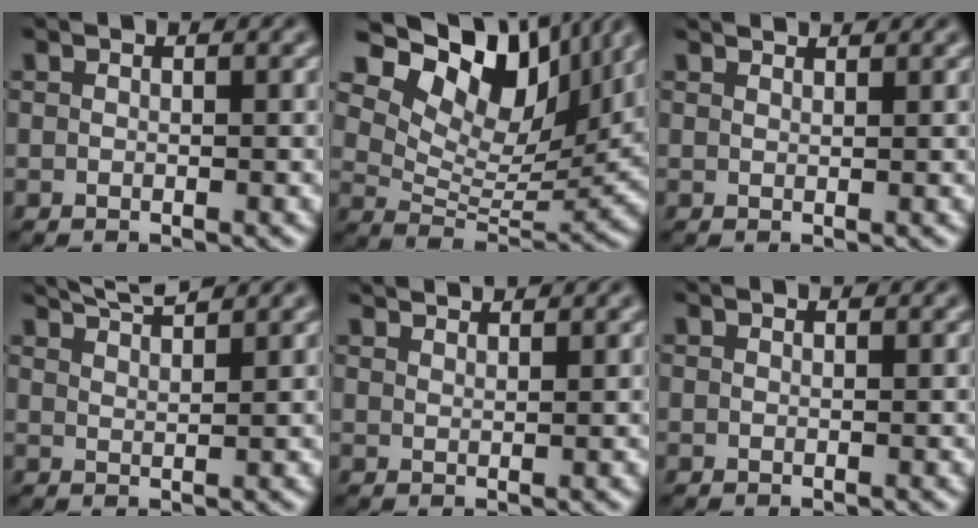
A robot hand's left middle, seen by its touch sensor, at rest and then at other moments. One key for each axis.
{"total": 12.9, "fx": 7.4, "fy": 6.8, "fz": 8.2, "tx": -0.147, "ty": 0.014, "tz": 0.127}
{"total": 1.7, "fx": 1.7, "fy": 0.1, "fz": 0.4, "tx": -0.007, "ty": -0.002, "tz": 0.019}
{"total": 4.5, "fx": 3.8, "fy": 0.8, "fz": 2.2, "tx": -0.016, "ty": 0.014, "tz": 0.043}
{"total": 2.3, "fx": 2.2, "fy": 0.4, "fz": 0.8, "tx": -0.001, "ty": 0.005, "tz": 0.027}
{"total": 0.5, "fx": 0.5, "fy": 0.1, "fz": 0.1, "tx": -0.003, "ty": -0.001, "tz": 0.006}